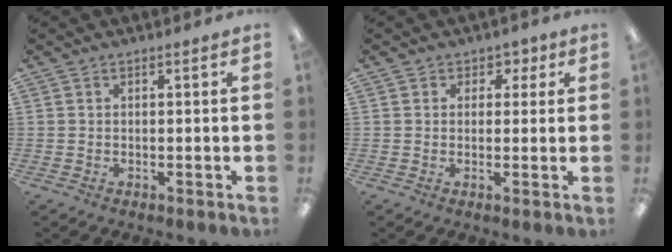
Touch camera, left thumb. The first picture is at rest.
{"total": 2.9, "force": [0.7, 2.7, 0.7], "torque": [0.007, 0.001, 0.007]}